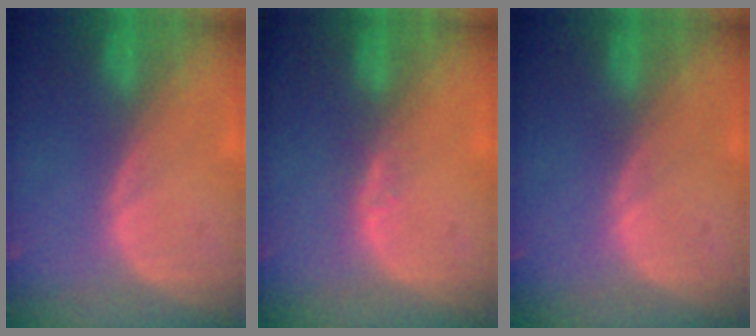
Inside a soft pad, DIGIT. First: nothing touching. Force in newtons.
{"total": 1.9, "press": 1.4, "slide": 1.3}
{"total": 0.0}